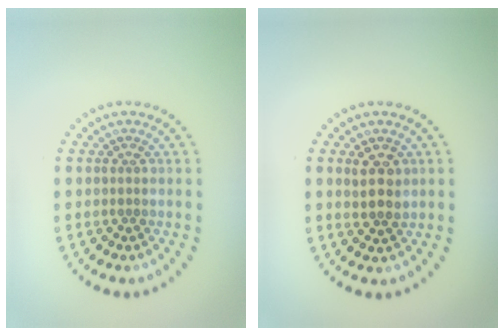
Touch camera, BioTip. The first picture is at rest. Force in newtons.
{"total": 2.5, "press": 2.4, "slide": 0.8}